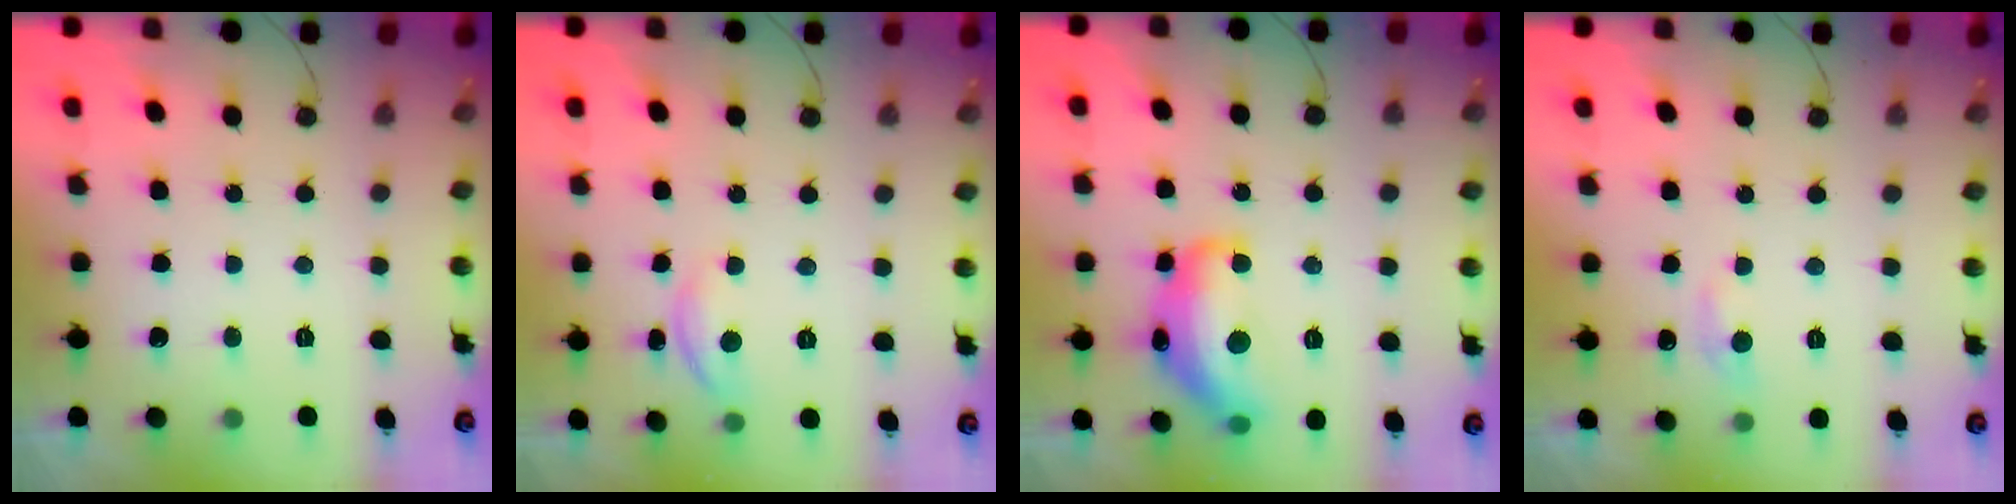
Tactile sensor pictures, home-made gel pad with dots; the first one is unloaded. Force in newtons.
{"total": 5.9, "press": 5.9, "slide": 0.7}
{"total": 16.4, "press": 16.4, "slide": 0.9}
{"total": 6.1, "press": 6.0, "slide": 0.9}